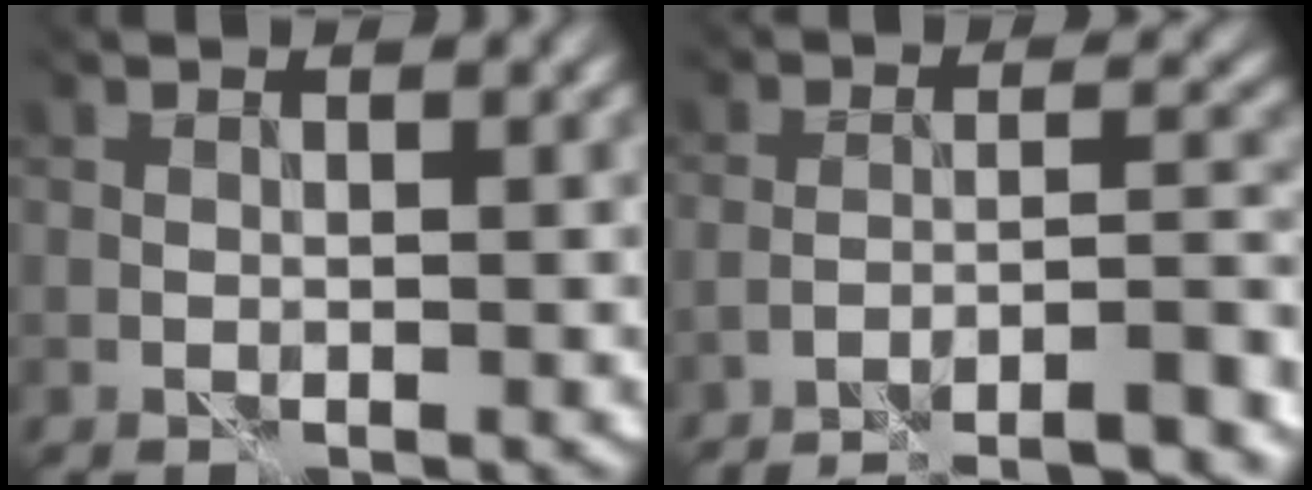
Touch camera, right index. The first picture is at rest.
{"total": 9.7, "force": [-8.8, 0.8, 4.1], "torque": [-0.040, 0.008, -0.115]}